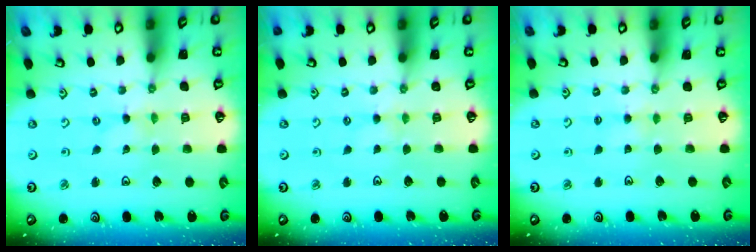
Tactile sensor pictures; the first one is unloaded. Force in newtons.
{"total": 1.5, "press": 1.4, "slide": 0.4}
{"total": 3.4, "press": 3.4, "slide": 0.5}